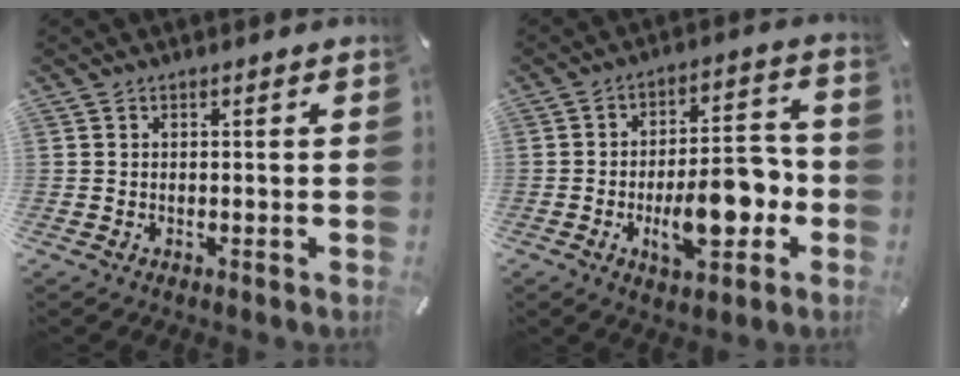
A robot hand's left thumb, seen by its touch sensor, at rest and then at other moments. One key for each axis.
{"total": 14.3, "fx": -3.9, "fy": 7.0, "fz": 11.8, "tx": -0.181, "ty": 0.002, "tz": -0.067}